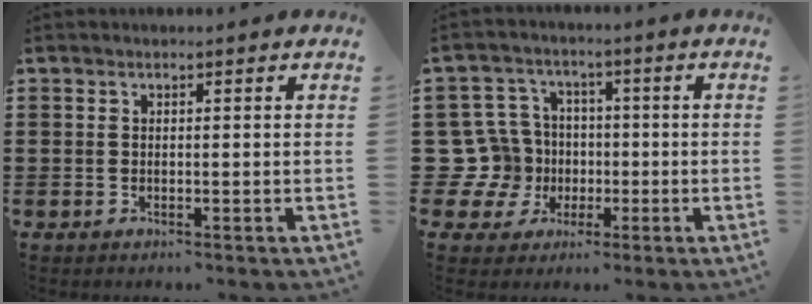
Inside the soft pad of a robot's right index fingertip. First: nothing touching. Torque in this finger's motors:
{"motor_torque": [1.06, 1.08, 0.01, -0.06]}